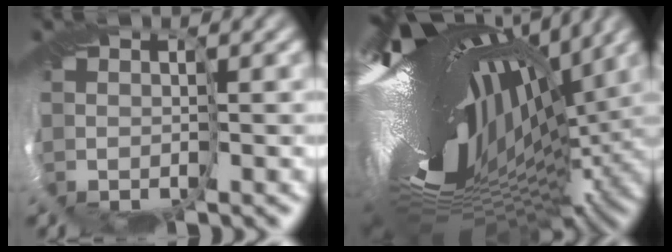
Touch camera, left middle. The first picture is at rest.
{"total": 17.7, "force": [1.3, 6.2, 16.5], "torque": [-0.259, -0.002, 0.031]}